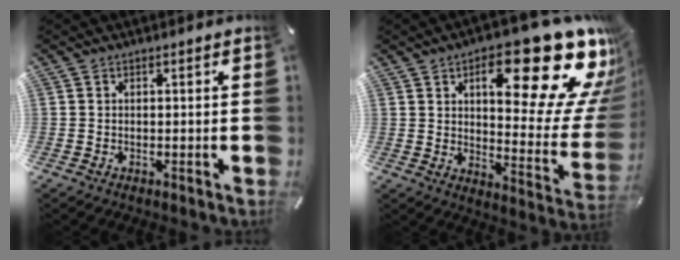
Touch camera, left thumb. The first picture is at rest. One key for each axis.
{"total": 27.4, "fx": 14.4, "fy": 10.2, "fz": 21.0, "tx": -0.273, "ty": -0.105, "tz": 0.231}